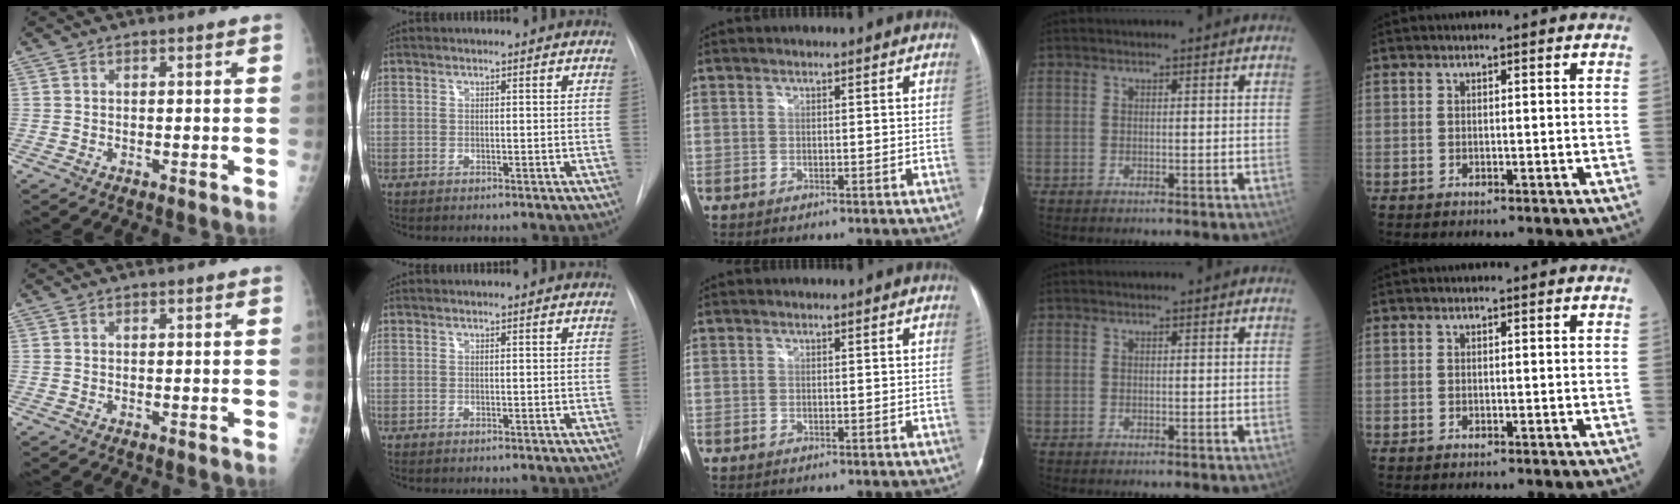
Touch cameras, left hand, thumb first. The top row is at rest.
{}